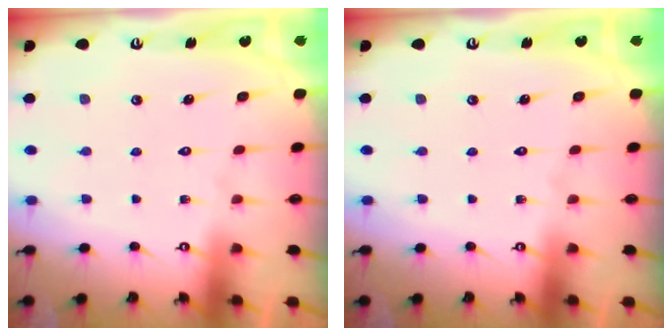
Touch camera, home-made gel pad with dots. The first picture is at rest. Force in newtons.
{"total": 0.0}